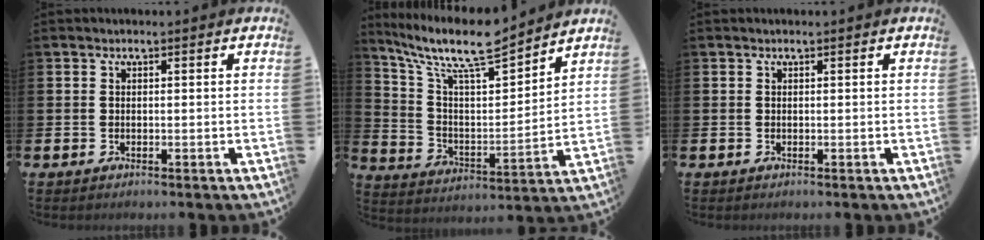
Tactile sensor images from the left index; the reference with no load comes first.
{"total": 11.1, "force": [9.6, 2.1, 5.1], "torque": [-0.133, -0.063, 0.166]}
{"total": 0.0}